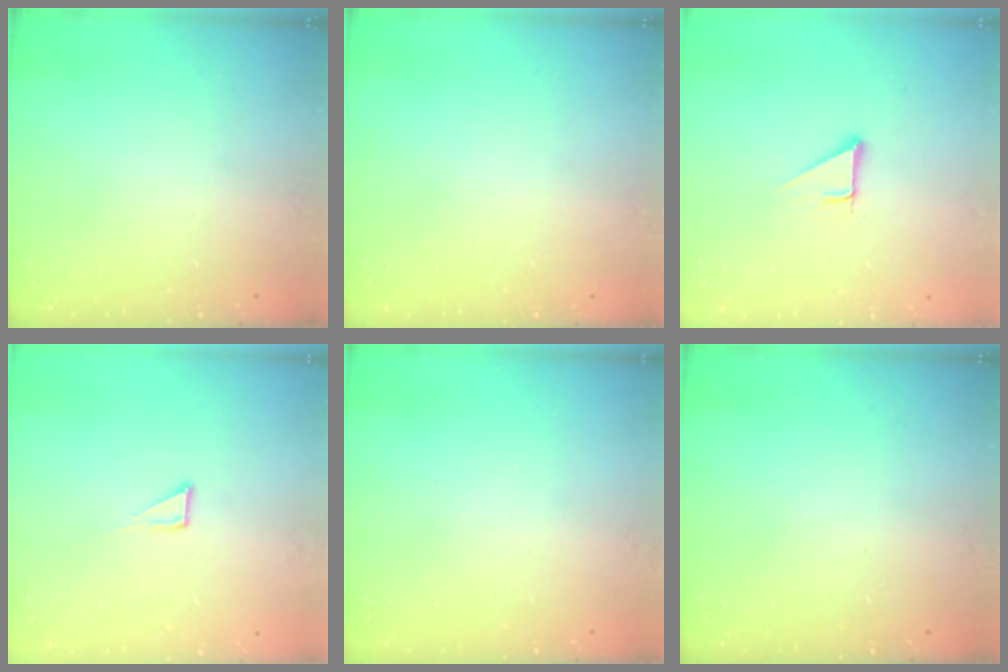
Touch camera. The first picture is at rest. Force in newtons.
{"total": 0.0}
{"total": 2.7, "press": 2.7, "slide": 0.0}
{"total": 2.8, "press": 2.8, "slide": 0.2}
{"total": 0.0}
{"total": 0.0}